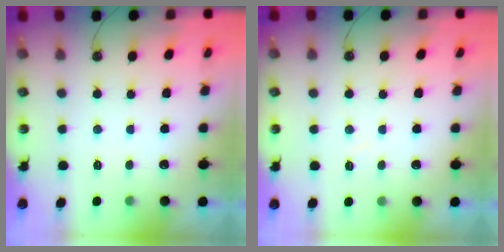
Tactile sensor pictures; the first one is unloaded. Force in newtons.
{"total": 6.5, "press": 6.5, "slide": 0.9}